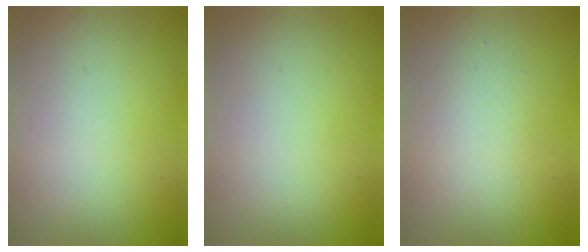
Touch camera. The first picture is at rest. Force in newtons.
{"total": 0.0}
{"total": 2.1, "press": 2.1, "slide": 0.2}